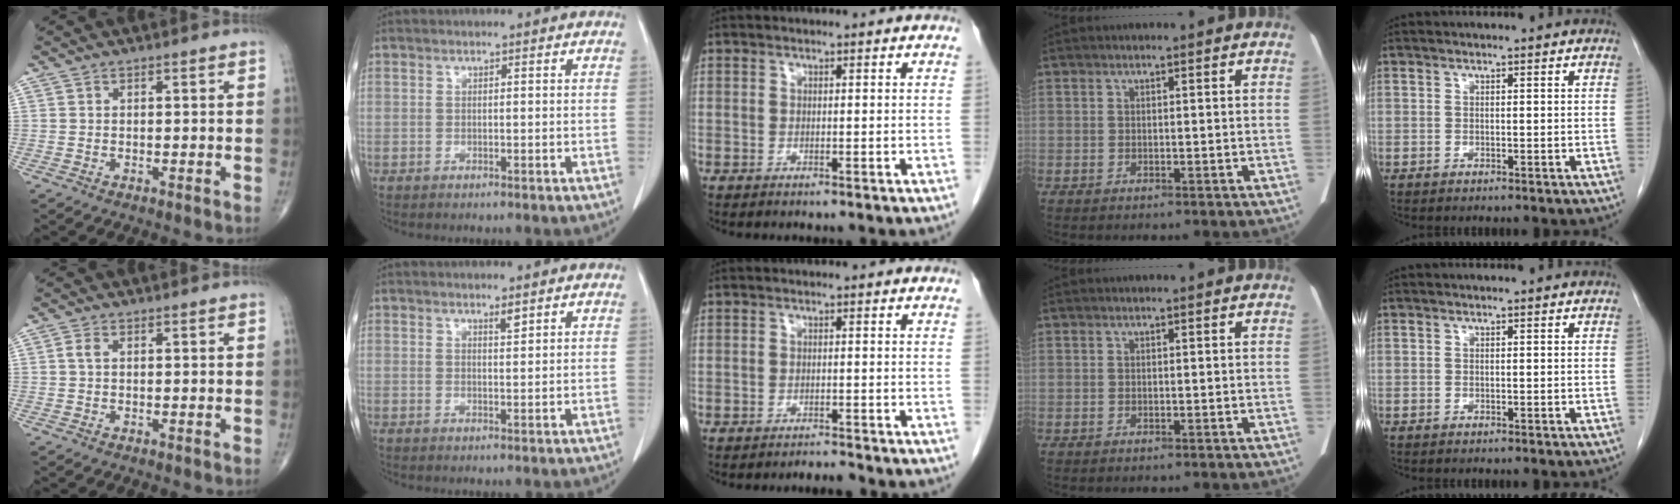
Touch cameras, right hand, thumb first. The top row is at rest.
{"thumb": {"total": 1.4, "force": [0.2, 0.8, 1.1], "torque": [-0.025, 0.002, 0.002]}, "index": {"total": 1.2, "force": [0.9, 0.1, 0.8], "torque": [-0.016, -0.006, 0.016]}, "middle": {"total": 1.3, "force": [-1.2, -0.4, -0.1], "torque": [-0.003, -0.009, -0.014]}}